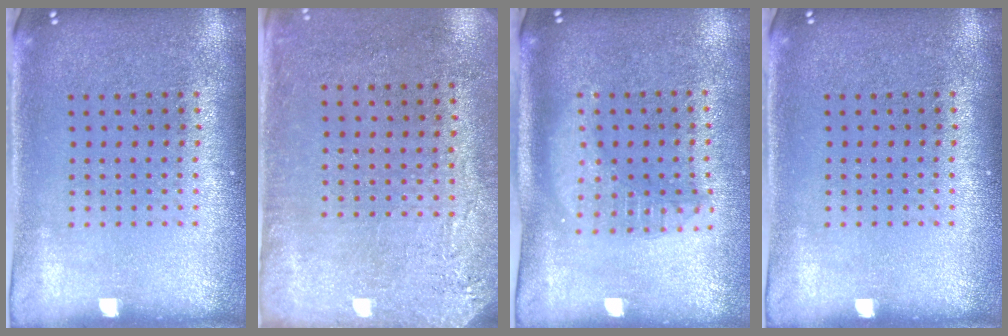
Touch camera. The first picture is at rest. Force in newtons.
{"total": 2.8, "press": 2.4, "slide": 1.6}
{"total": 1.8, "press": 1.5, "slide": 0.9}
{"total": 0.0}